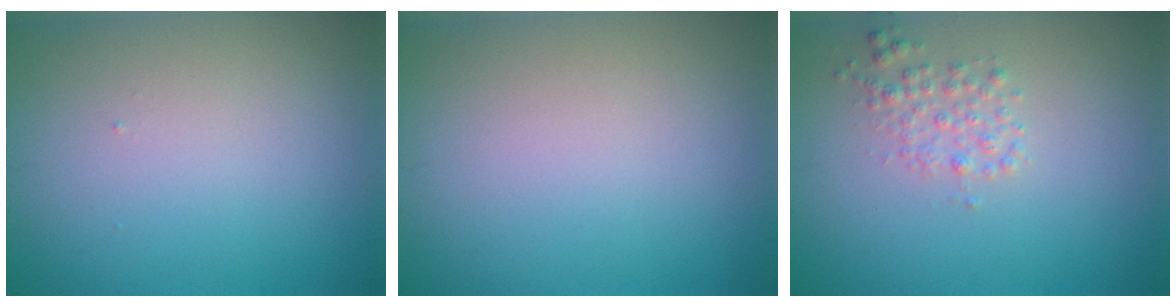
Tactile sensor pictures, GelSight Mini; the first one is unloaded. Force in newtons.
{"total": 0.0}
{"total": 1.7, "press": 1.7, "slide": 0.1}